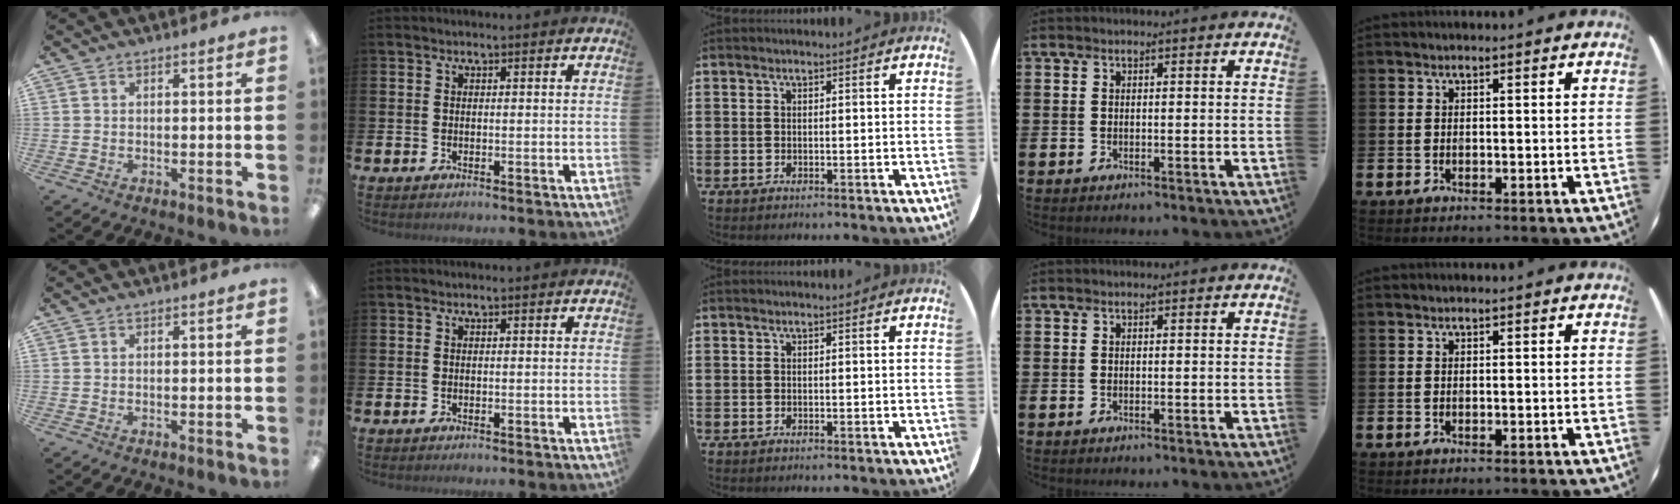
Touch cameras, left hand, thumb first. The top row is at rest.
{}